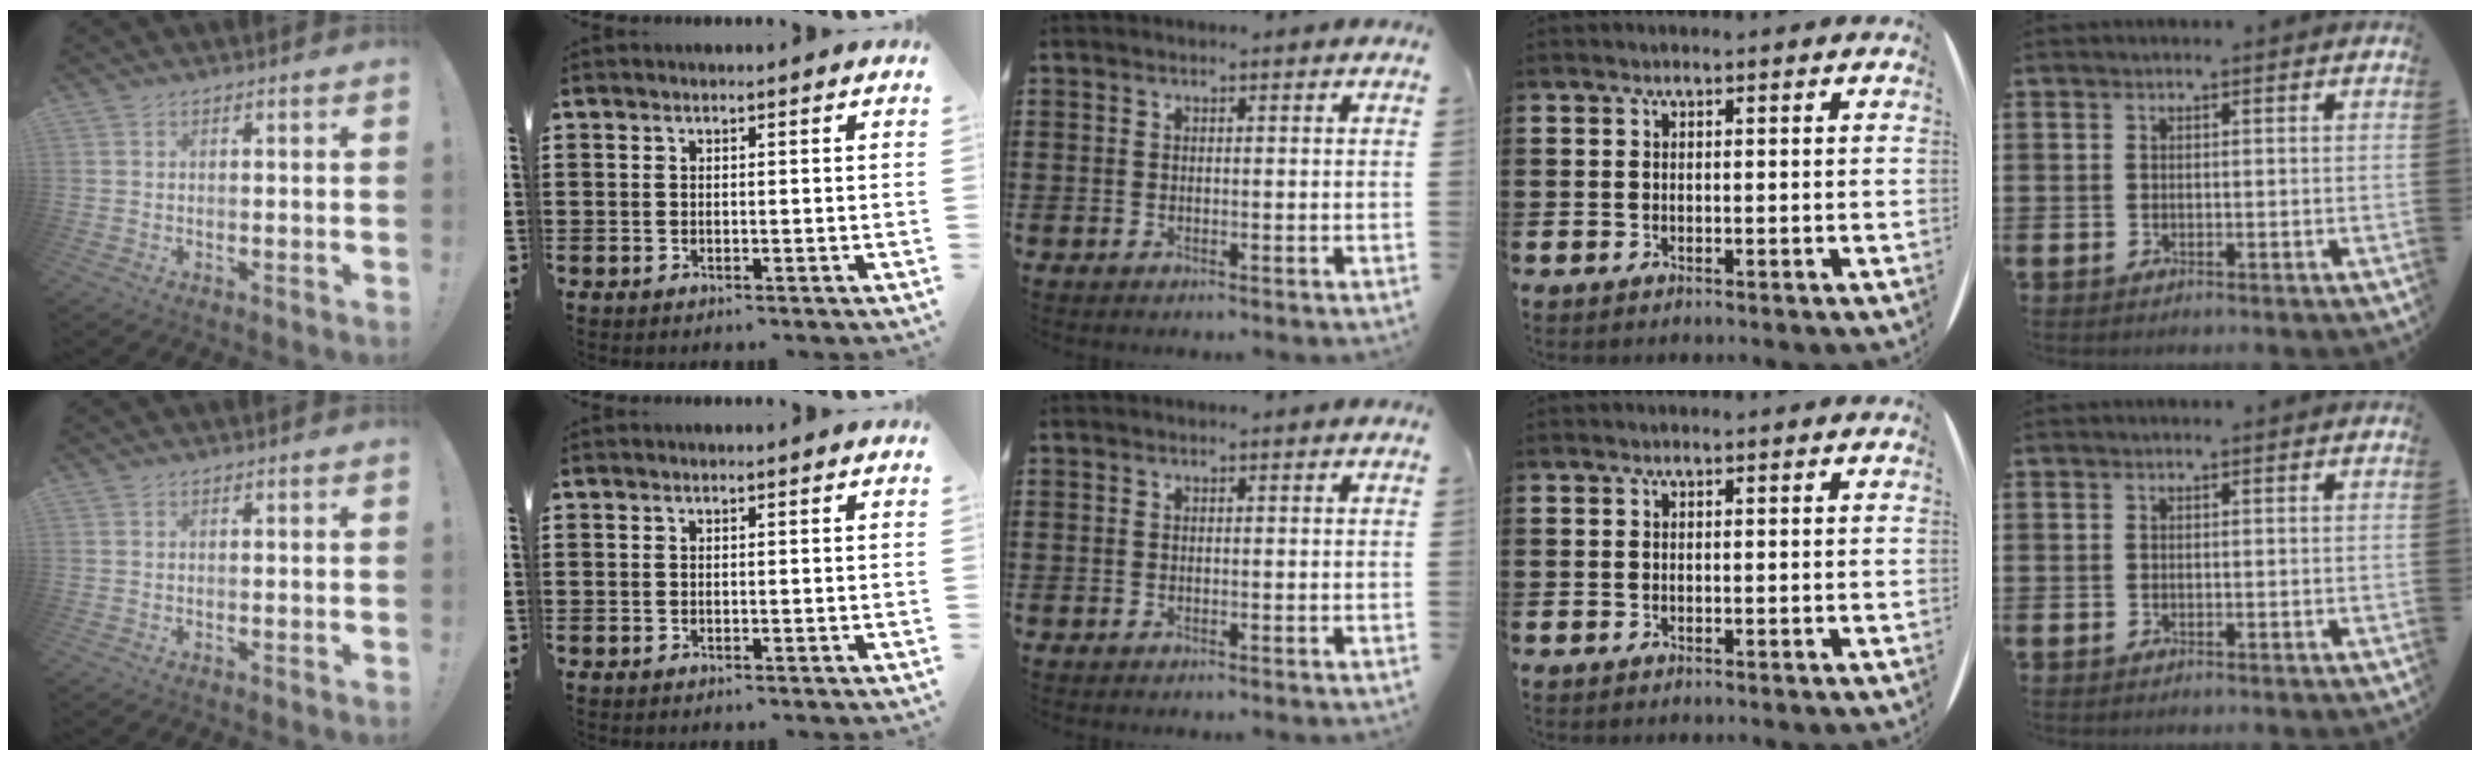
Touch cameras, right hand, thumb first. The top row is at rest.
{}